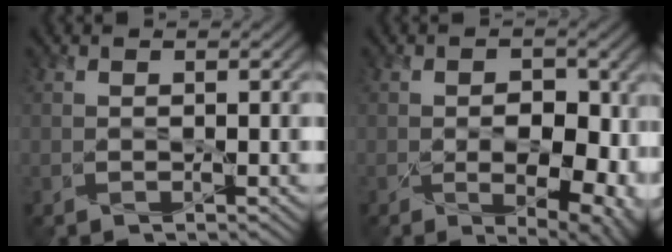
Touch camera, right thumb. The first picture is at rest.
{"total": 7.4, "force": [-1.6, 4.3, 5.8], "torque": [-0.070, -0.028, -0.002]}